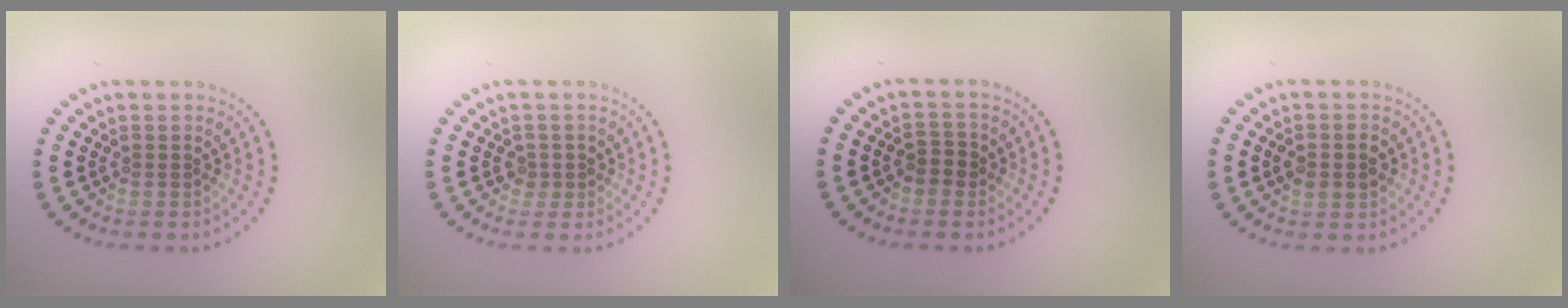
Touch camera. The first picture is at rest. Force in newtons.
{"total": 1.2, "press": 1.0, "slide": 0.7}
{"total": 1.2, "press": 1.1, "slide": 0.5}
{"total": 2.1, "press": 2.1, "slide": 0.1}